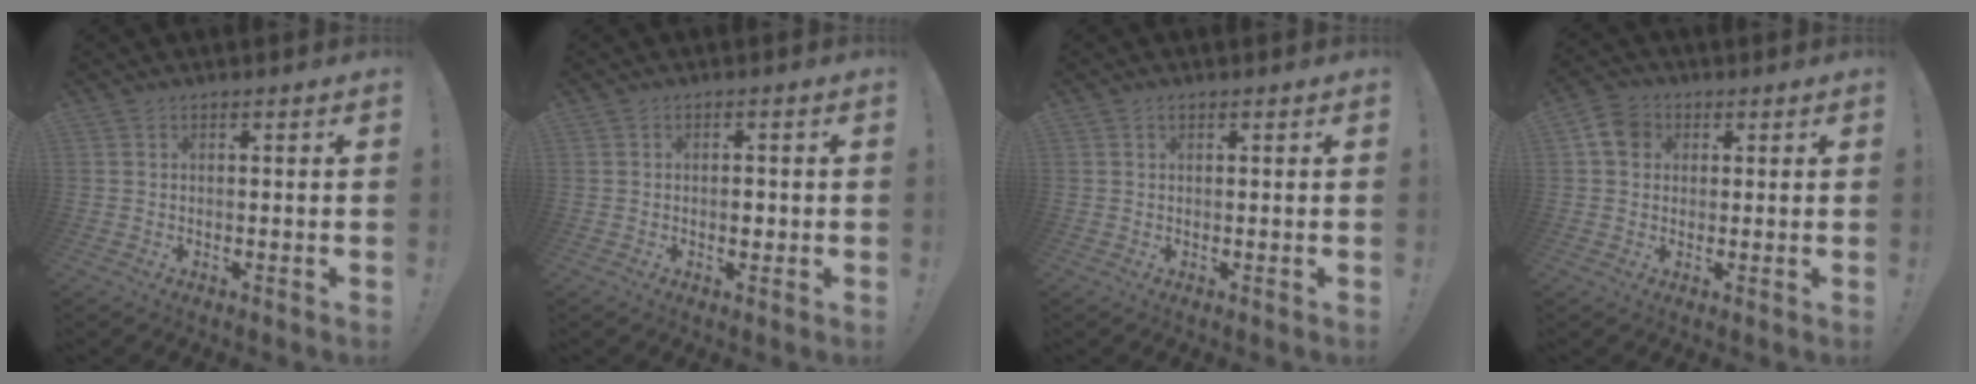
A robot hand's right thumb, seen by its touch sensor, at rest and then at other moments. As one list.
[{"total": 2.4, "force": [-0.6, 1.6, 1.7], "torque": [-0.014, -0.002, -0.013]}, {"total": 0.6, "force": [0.3, 0.3, 0.4], "torque": [-0.002, -0.001, 0.004]}, {"total": 7.0, "force": [2.1, 5.8, 3.3], "torque": [-0.049, 0.005, 0.043]}]